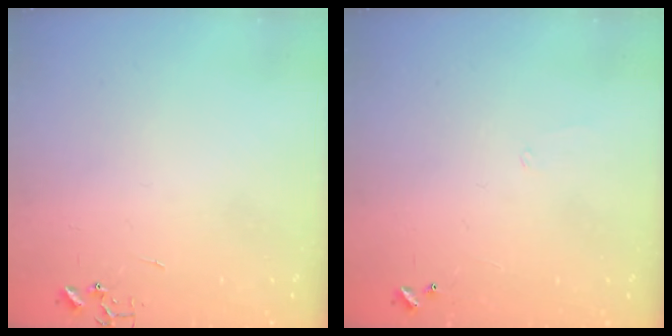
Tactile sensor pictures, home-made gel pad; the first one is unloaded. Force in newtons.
{"total": 5.6, "press": 5.6, "slide": 0.4}